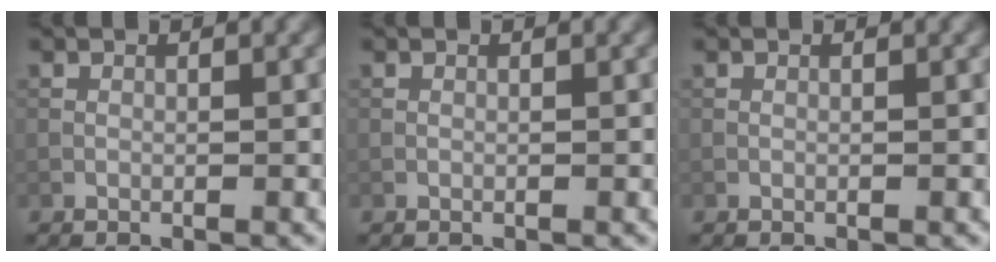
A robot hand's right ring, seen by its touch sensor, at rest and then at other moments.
{"total": 0.0}
{"total": 0.0}